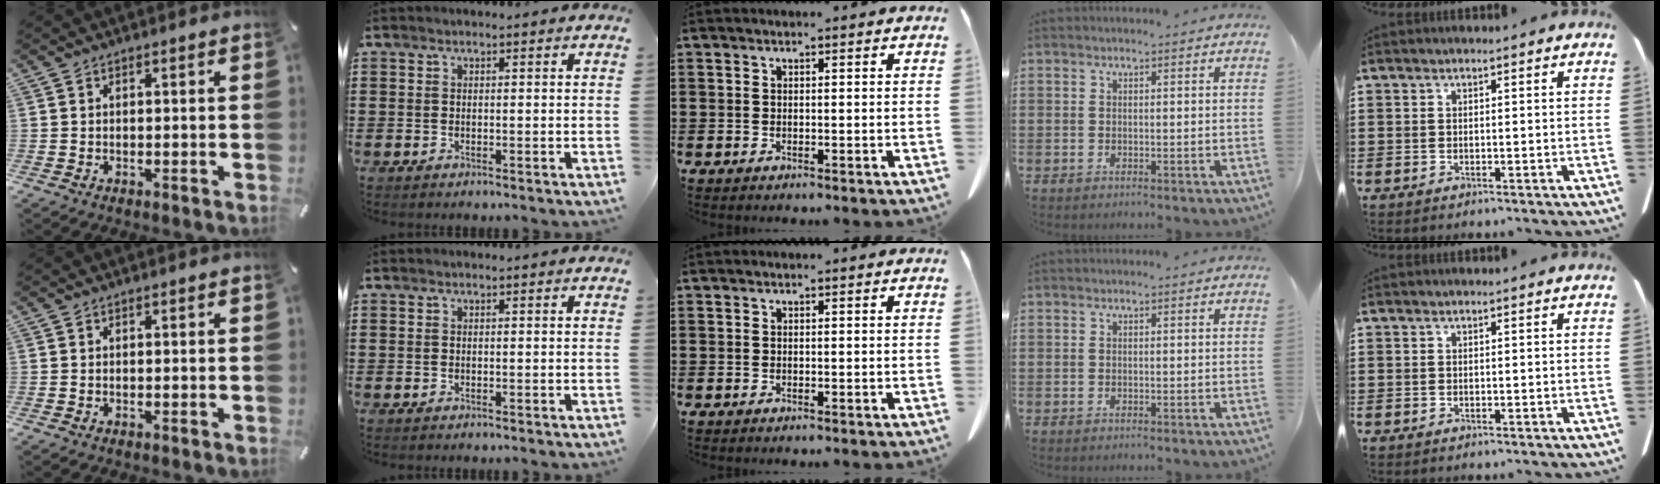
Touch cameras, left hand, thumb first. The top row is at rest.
{}